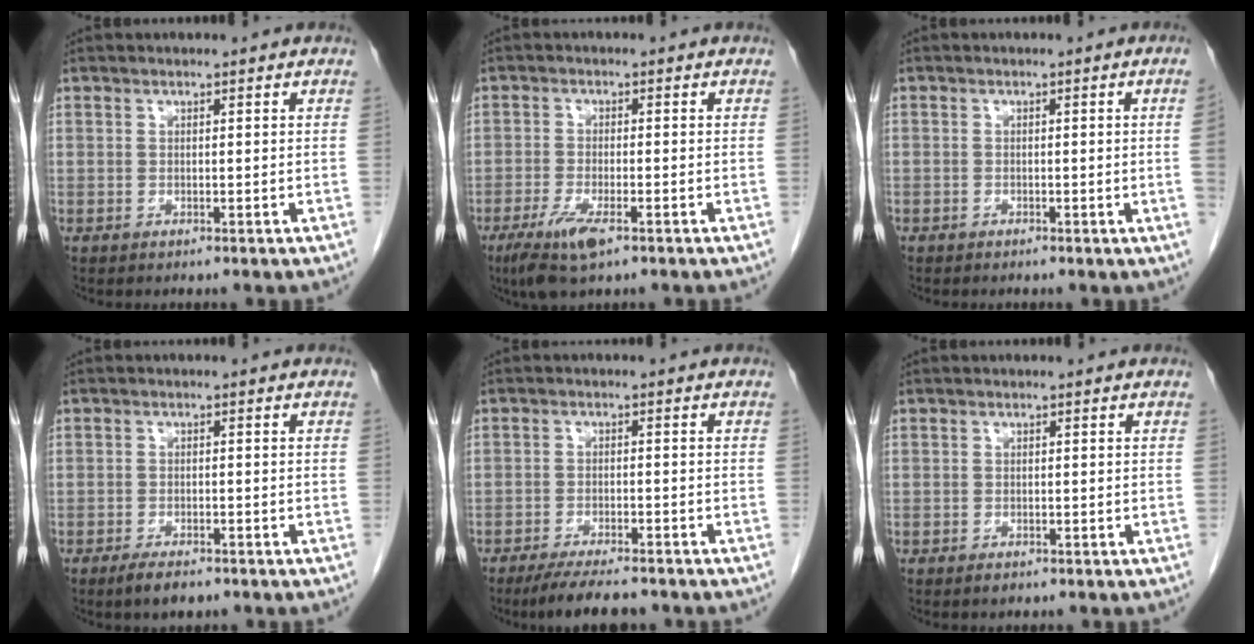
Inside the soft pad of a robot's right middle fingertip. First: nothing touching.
{"total": 5.9, "force": [-3.6, 1.2, 4.6], "torque": [-0.096, -0.015, -0.062]}
{"total": 1.4, "force": [-0.4, -0.4, 1.2], "torque": [-0.015, 0.000, -0.009]}
{"total": 3.2, "force": [-2.3, 1.0, 2.0], "torque": [-0.038, -0.005, -0.035]}
{"total": 7.7, "force": [-6.6, 1.3, 3.8], "torque": [-0.057, -0.015, -0.104]}
{"total": 0.7, "force": [-0.5, 0.3, 0.4], "torque": [-0.006, -0.001, -0.004]}